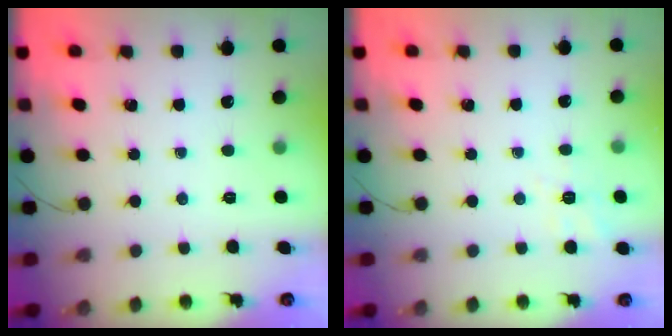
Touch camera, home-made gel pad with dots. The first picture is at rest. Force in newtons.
{"total": 2.2, "press": 0.2, "slide": 2.2}